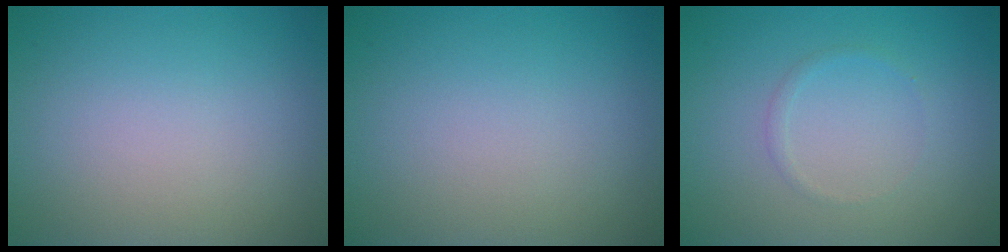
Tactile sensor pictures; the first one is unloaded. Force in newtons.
{"total": 0.0}
{"total": 0.6, "press": 0.6, "slide": 0.0}